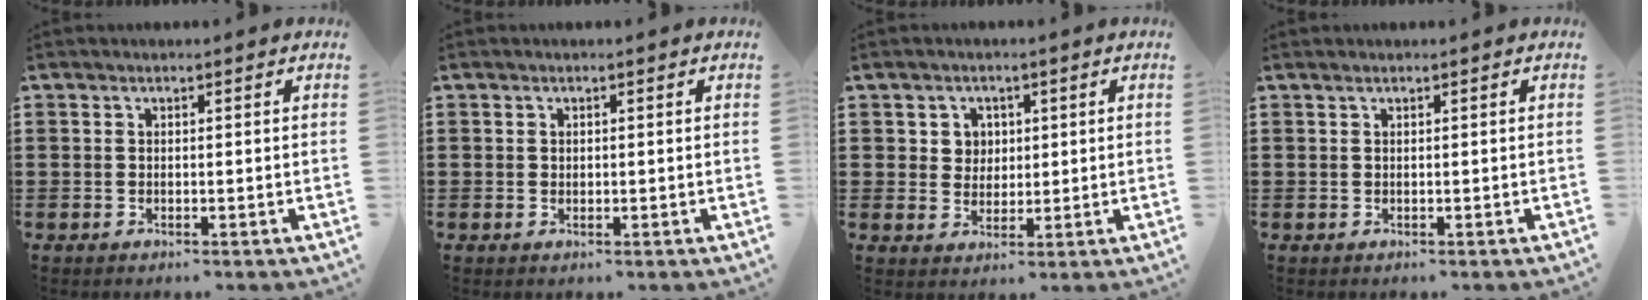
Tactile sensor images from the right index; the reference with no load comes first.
{"total": 0.5, "force": [0.2, 0.5, 0.1], "torque": [-0.003, 0.004, 0.005]}
{"total": 3.3, "force": [1.2, 3.0, 0.7], "torque": [-0.026, 0.011, 0.021]}
{"total": 0.0}